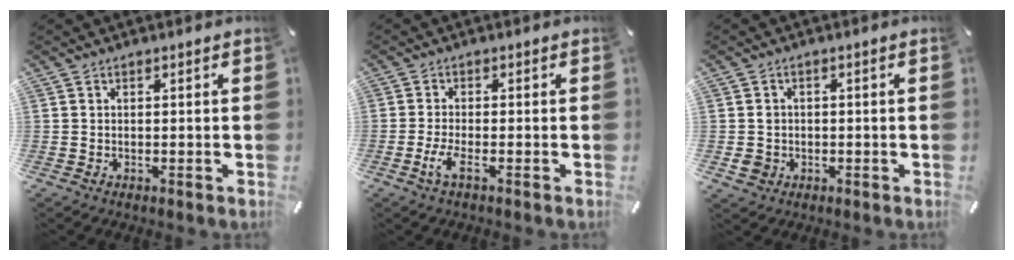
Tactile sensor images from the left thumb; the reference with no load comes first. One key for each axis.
{"total": 3.7, "fx": -1.4, "fy": 0.7, "fz": 3.3, "tx": -0.082, "ty": -0.012, "tz": -0.031}
{"total": 3.1, "fx": -0.5, "fy": 3.0, "fz": 0.7, "tx": -0.005, "ty": 0.000, "tz": -0.009}